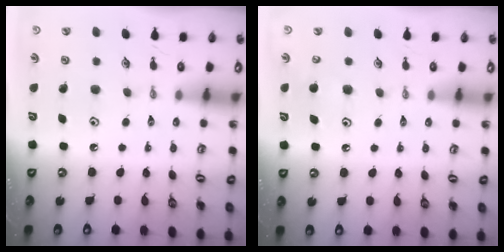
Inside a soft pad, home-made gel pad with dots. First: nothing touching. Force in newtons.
{"total": 6.5, "press": 6.4, "slide": 0.9}